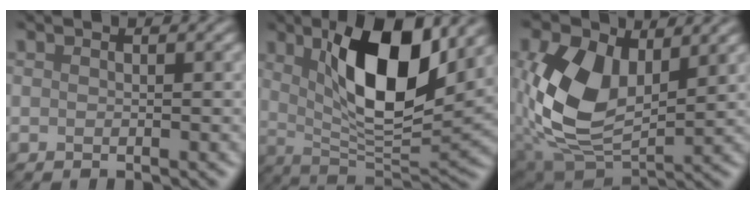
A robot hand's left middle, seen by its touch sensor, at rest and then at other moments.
{"total": 10.0, "force": [3.5, 3.3, 8.8], "torque": [-0.154, -0.012, 0.059]}
{"total": 9.6, "force": [1.0, 6.0, 7.4], "torque": [-0.180, -0.004, 0.017]}